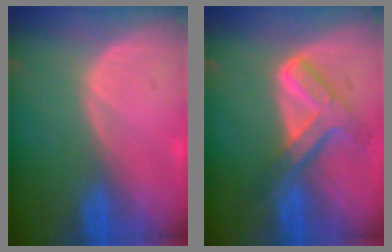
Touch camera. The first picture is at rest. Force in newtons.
{"total": 7.7, "press": 6.5, "slide": 4.2}